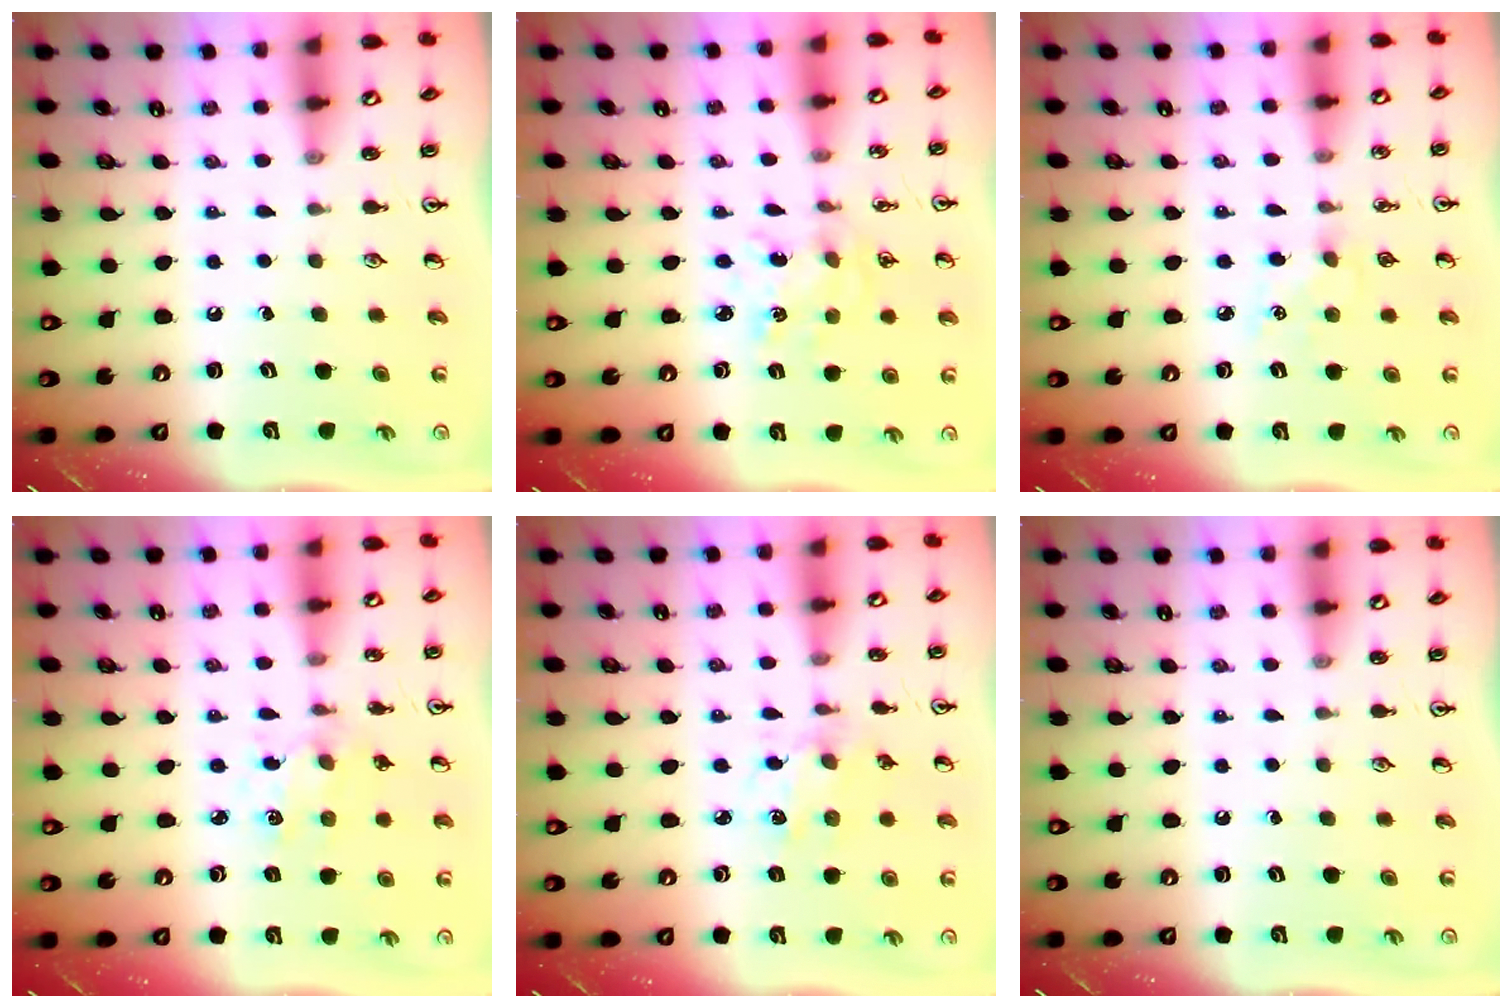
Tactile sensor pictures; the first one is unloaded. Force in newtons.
{"total": 2.8, "press": 2.8, "slide": 0.2}
{"total": 6.2, "press": 6.1, "slide": 0.7}
{"total": 1.9, "press": 1.9, "slide": 0.3}
{"total": 2.1, "press": 2.0, "slide": 0.6}
{"total": 0.0}